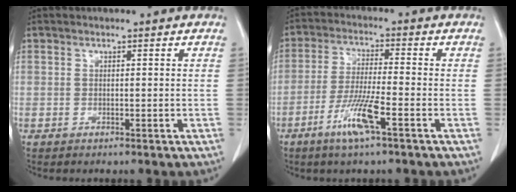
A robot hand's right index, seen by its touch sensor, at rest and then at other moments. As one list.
[{"total": 8.0, "force": [-4.1, 0.1, 6.8], "torque": [-0.139, -0.012, -0.079]}]